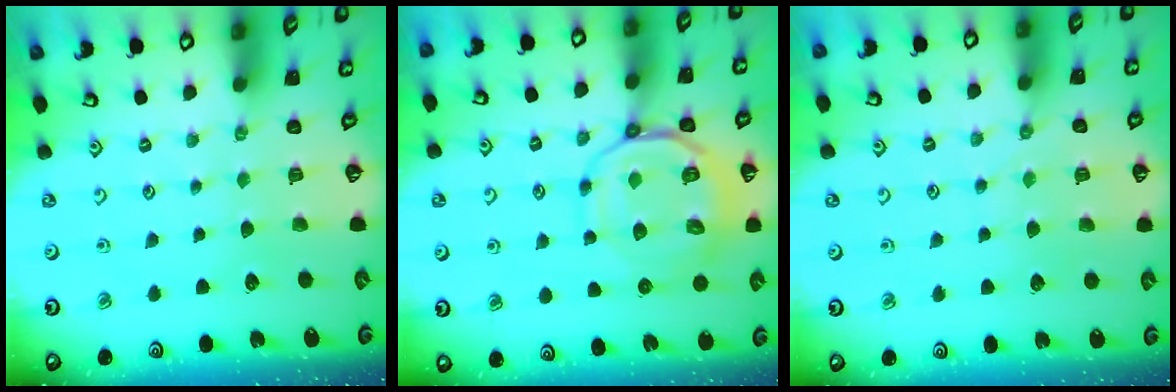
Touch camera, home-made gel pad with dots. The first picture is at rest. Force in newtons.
{"total": 12.6, "press": 12.5, "slide": 1.8}
{"total": 6.2, "press": 6.2, "slide": 0.5}